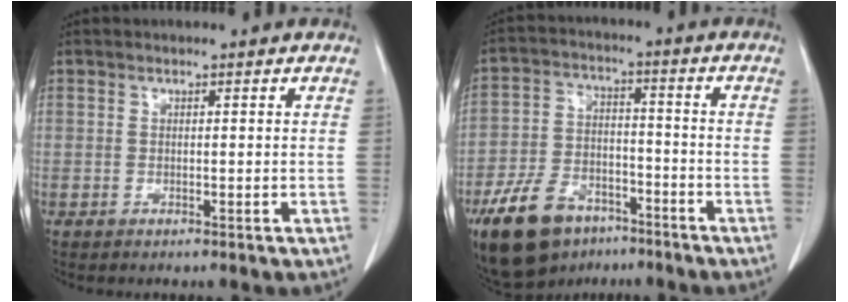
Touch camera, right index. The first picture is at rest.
{"total": 13.7, "force": [-9.2, 7.5, 6.8], "torque": [-0.134, 0.000, -0.157]}